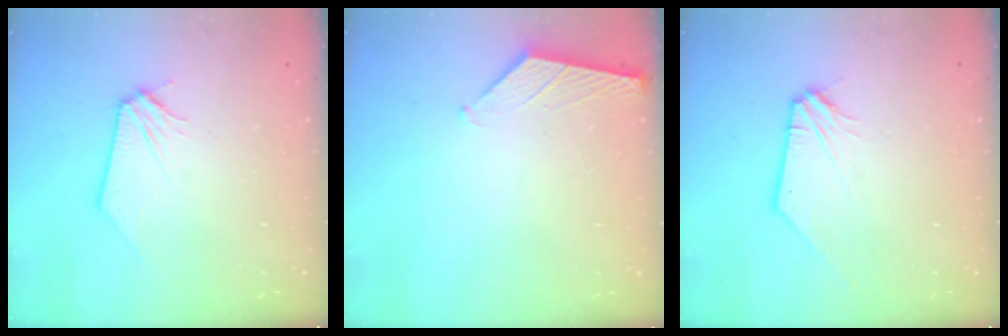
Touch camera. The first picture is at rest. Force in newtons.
{"total": 1.3, "press": 1.3, "slide": 0.2}
{"total": 1.1, "press": 1.1, "slide": 0.1}